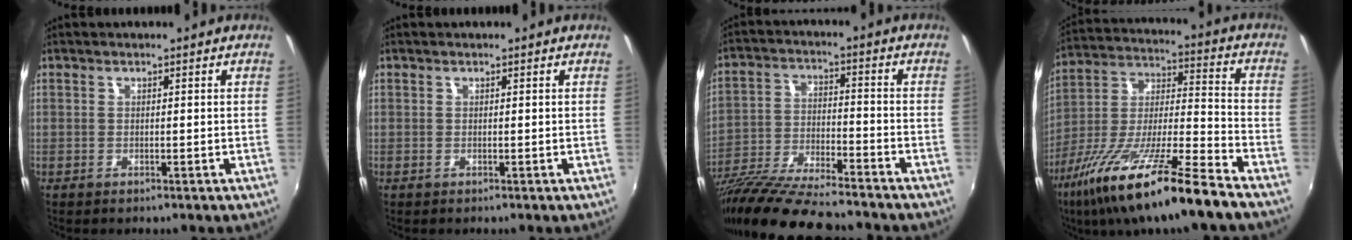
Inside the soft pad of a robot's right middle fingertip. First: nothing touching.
{"total": 0.0}
{"total": 18.5, "force": [-15.8, 2.6, 9.3], "torque": [-0.186, -0.038, -0.273]}
{"total": 21.3, "force": [-14.2, 1.9, 15.8], "torque": [-0.288, -0.034, -0.254]}